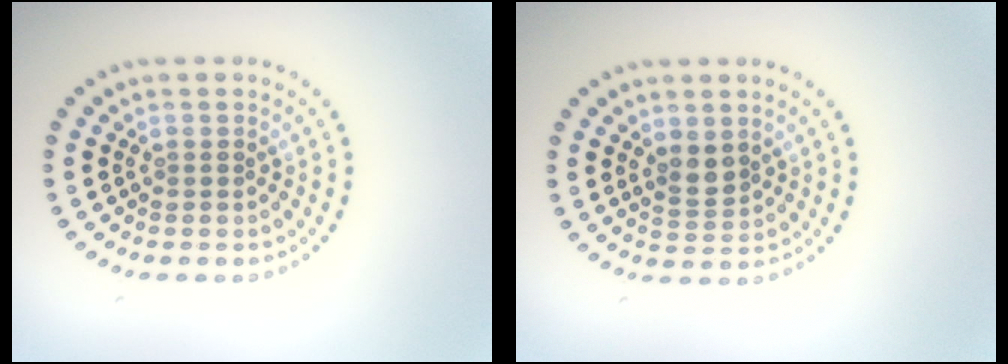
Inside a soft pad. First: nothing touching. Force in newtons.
{"total": 1.9, "press": 1.7, "slide": 0.9}